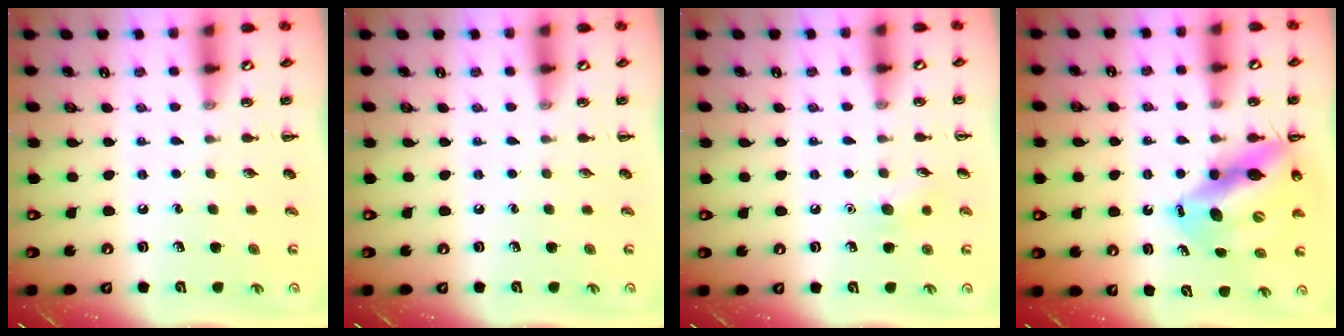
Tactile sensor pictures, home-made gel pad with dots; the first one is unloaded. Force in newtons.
{"total": 0.0}
{"total": 6.2, "press": 5.9, "slide": 1.7}
{"total": 15.3, "press": 14.5, "slide": 4.7}